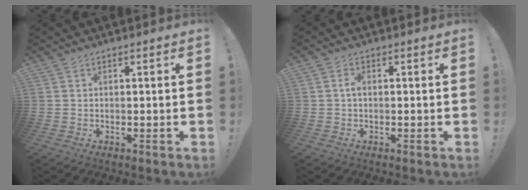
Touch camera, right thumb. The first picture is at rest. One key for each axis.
{"total": 1.6, "fx": -0.3, "fy": 0.9, "fz": 1.3, "tx": -0.027, "ty": 0.008, "tz": -0.006}